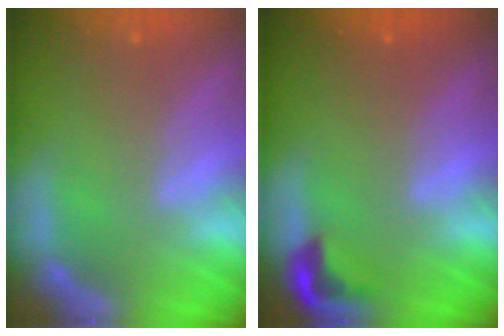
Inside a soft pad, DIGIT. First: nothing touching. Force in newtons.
{"total": 2.4}